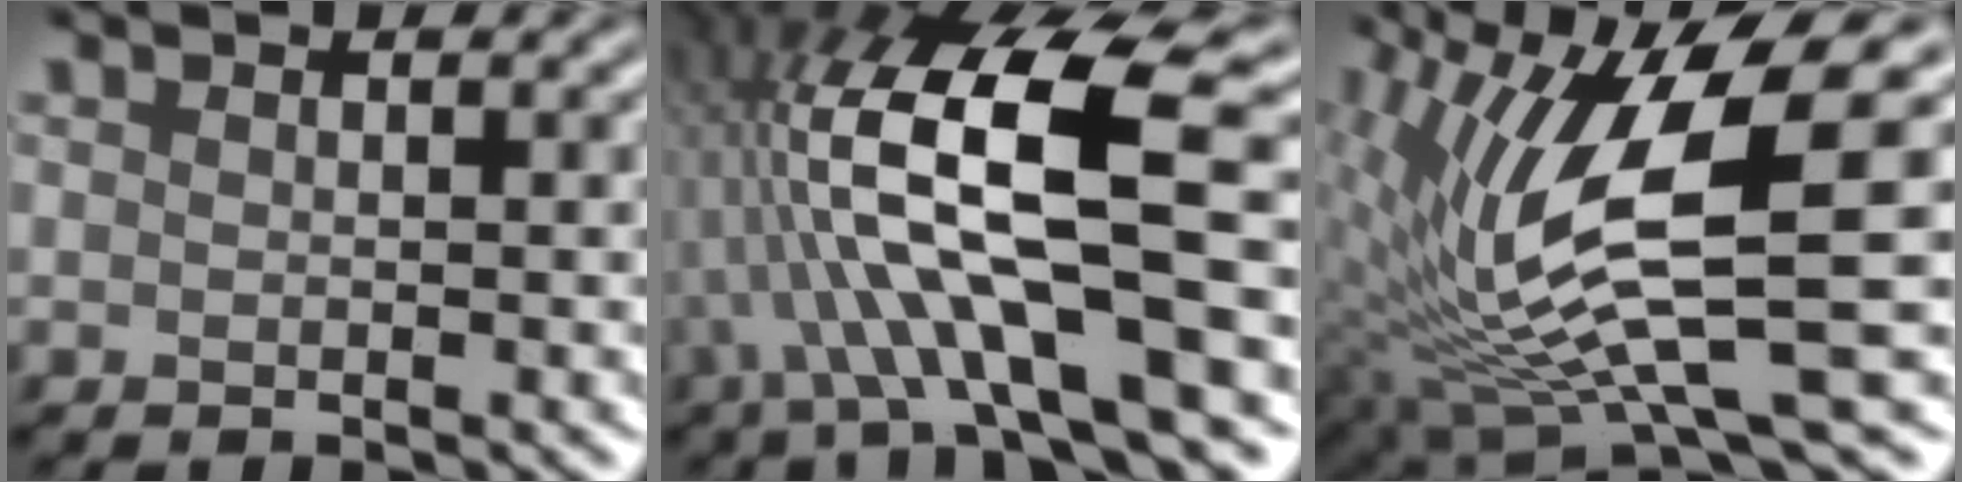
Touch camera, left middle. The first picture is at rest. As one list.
[{"total": 11.1, "force": [-3.1, 1.4, 10.5], "torque": [-0.227, -0.007, -0.016]}, {"total": 11.0, "force": [-0.6, 2.1, 10.8], "torque": [-0.256, -0.046, 0.047]}]